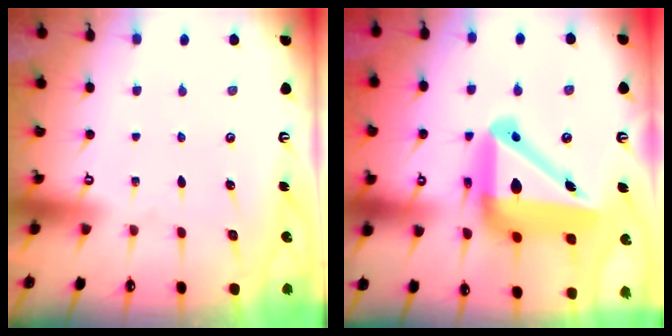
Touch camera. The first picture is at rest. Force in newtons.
{"total": 22.2, "press": 22.0, "slide": 3.0}